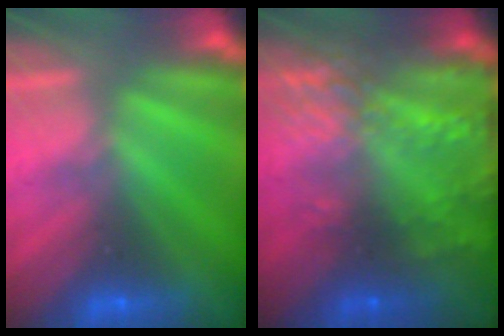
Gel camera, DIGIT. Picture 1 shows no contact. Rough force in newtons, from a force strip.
{"total": 7.6}